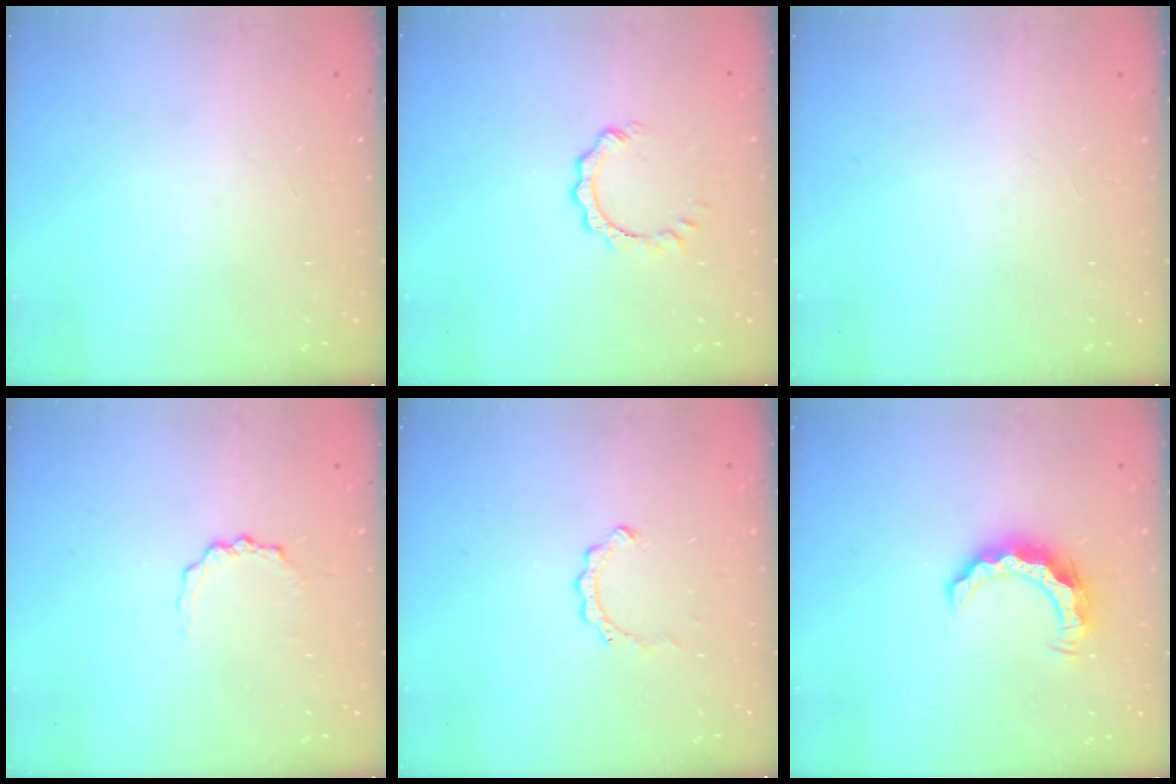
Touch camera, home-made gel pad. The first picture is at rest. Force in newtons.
{"total": 2.5, "press": 2.5, "slide": 0.2}
{"total": 0.0}
{"total": 2.3, "press": 2.2, "slide": 0.3}
{"total": 2.7, "press": 2.6, "slide": 0.3}
{"total": 7.8, "press": 7.8, "slide": 0.6}